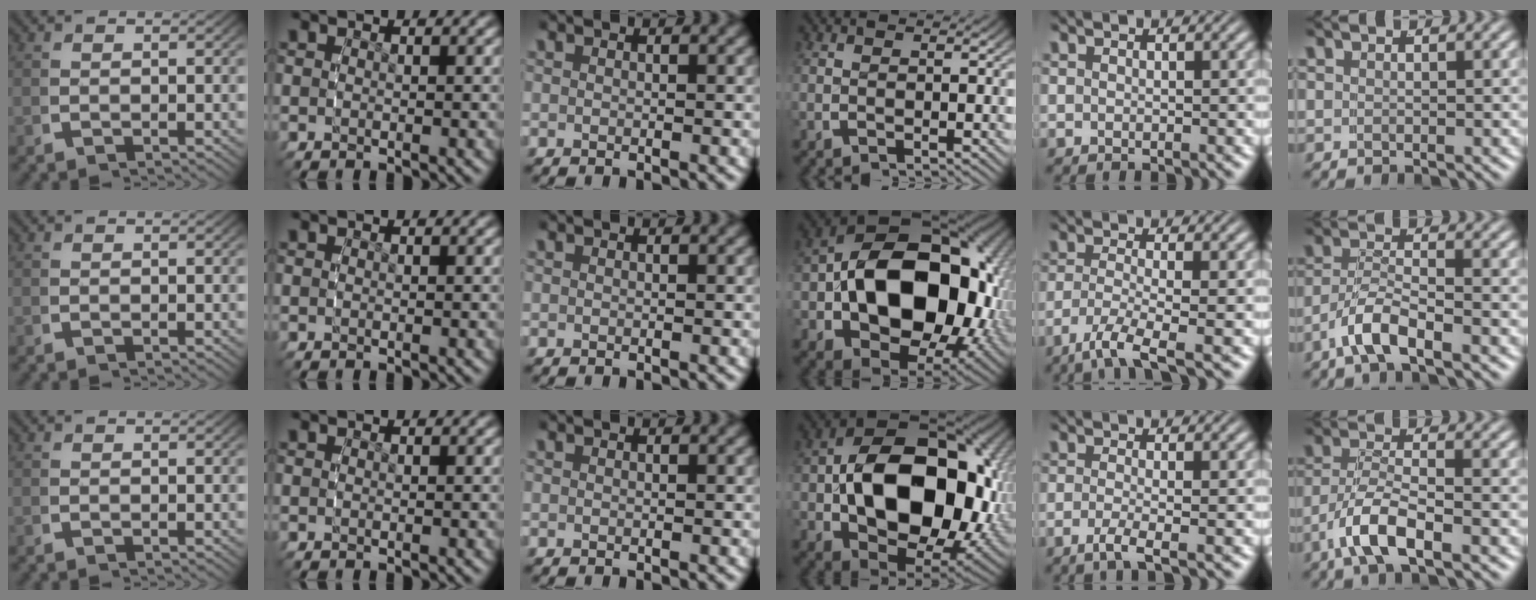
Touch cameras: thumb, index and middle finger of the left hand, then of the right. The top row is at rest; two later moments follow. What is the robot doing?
{"motion": "grasp_and_lifting", "object": "bowl"}